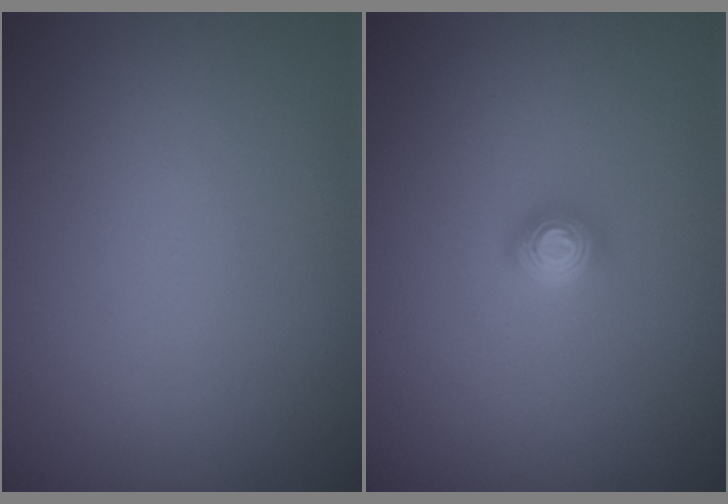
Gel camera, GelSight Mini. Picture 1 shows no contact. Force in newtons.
{"total": 1.6, "press": 1.2, "slide": 1.0}